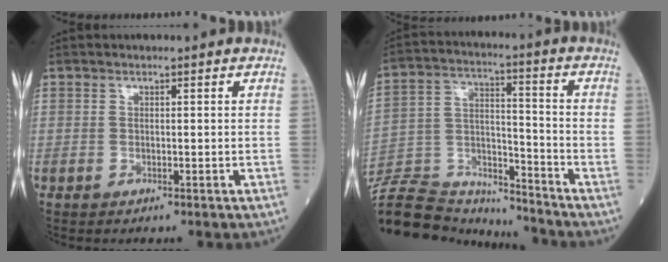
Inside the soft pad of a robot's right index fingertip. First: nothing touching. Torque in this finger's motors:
{"motor_torque": [0.17, -0.74, -0.63, -0.21]}